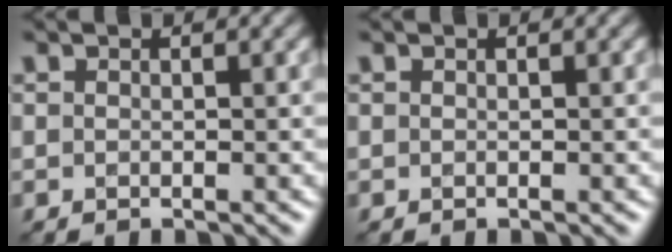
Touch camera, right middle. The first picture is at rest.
{"total": 0.0}